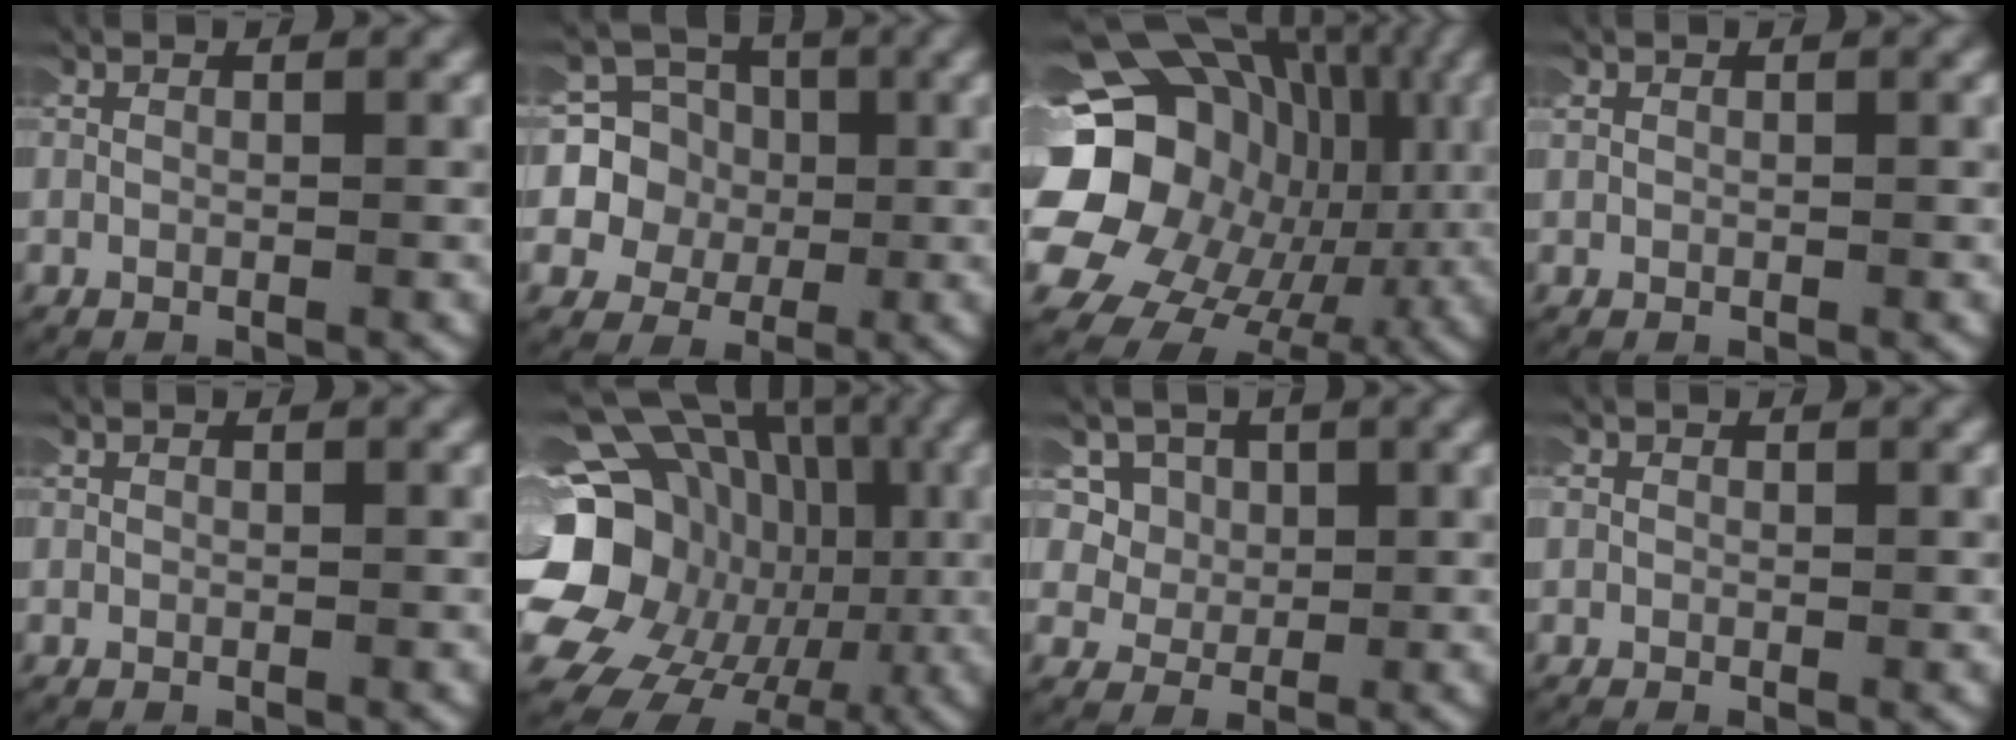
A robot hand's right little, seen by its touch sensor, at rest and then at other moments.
{"total": 10.1, "force": [-0.8, 9.5, 3.3], "torque": [-0.114, -0.026, -0.021]}
{"total": 20.4, "force": [0.2, 16.6, 11.9], "torque": [-0.244, -0.037, 0.002]}
{"total": 0.0}
{"total": 0.0}
{"total": 17.9, "force": [-0.8, 15.1, 9.6], "torque": [-0.216, -0.047, -0.009]}
{"total": 5.4, "force": [0.8, 5.0, 2.1], "torque": [-0.077, -0.011, 0.007]}
{"total": 0.6, "force": [-0.1, 0.6, 0.1], "torque": [-0.005, -0.003, -0.003]}